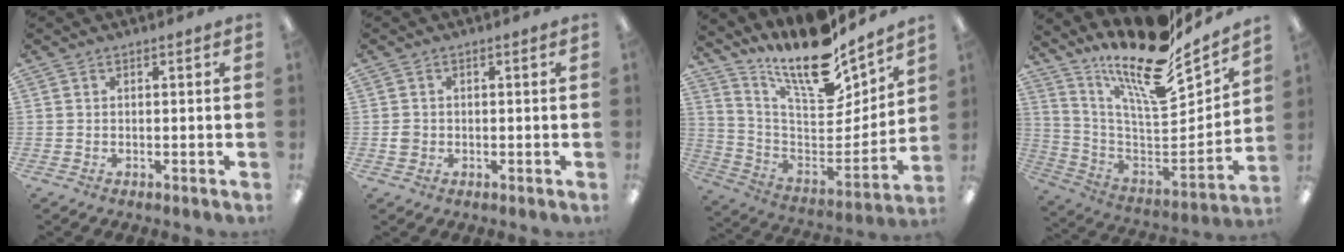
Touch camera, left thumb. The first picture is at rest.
{"total": 2.1, "force": [-0.3, 1.9, 0.6], "torque": [-0.012, 0.004, -0.006]}
{"total": 18.1, "force": [15.3, 4.8, 8.3], "torque": [-0.143, -0.133, 0.265]}
{"total": 19.9, "force": [15.5, 5.2, 11.5], "torque": [-0.184, -0.132, 0.256]}